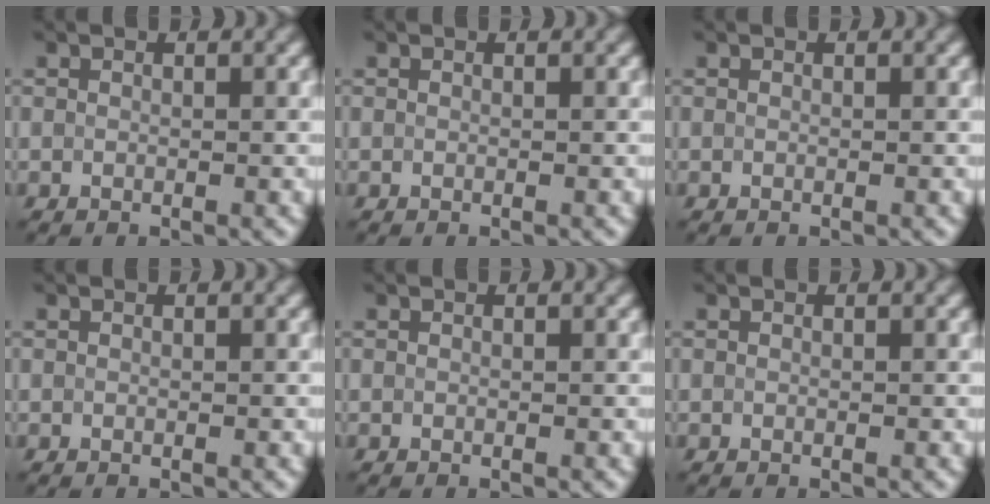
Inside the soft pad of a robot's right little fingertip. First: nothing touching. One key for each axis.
{"total": 0.0}
{"total": 0.0}
{"total": 0.0}
{"total": 0.0}
{"total": 0.0}